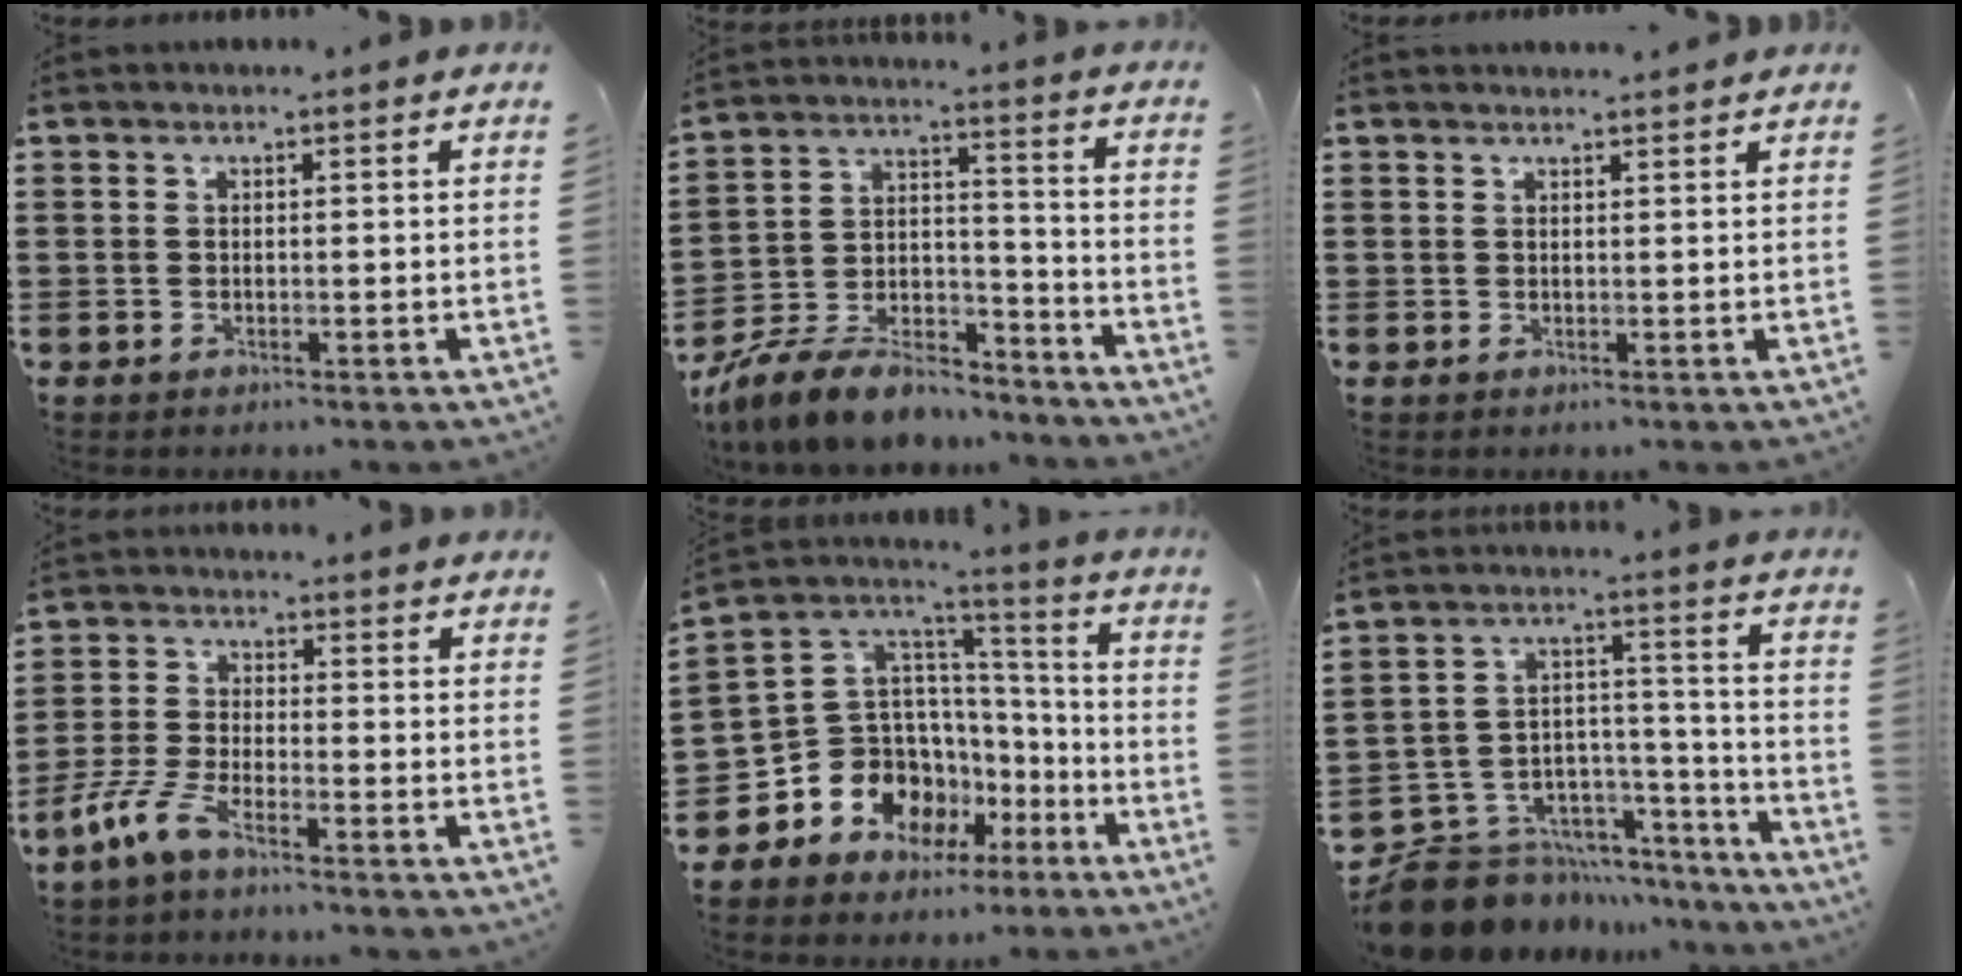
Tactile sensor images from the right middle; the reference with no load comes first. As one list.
[{"total": 10.5, "force": [-9.2, 3.3, 3.9], "torque": [-0.069, 0.035, -0.176]}, {"total": 1.2, "force": [1.2, -0.1, 0.1], "torque": [-0.003, -0.002, 0.024]}, {"total": 5.9, "force": [-4.4, 1.5, 3.7], "torque": [-0.101, -0.012, -0.090]}, {"total": 10.9, "force": [-6.3, 8.6, 2.2], "torque": [-0.091, -0.009, -0.117]}, {"total": 9.9, "force": [-8.8, 4.3, 1.3], "torque": [-0.044, 0.012, -0.168]}]